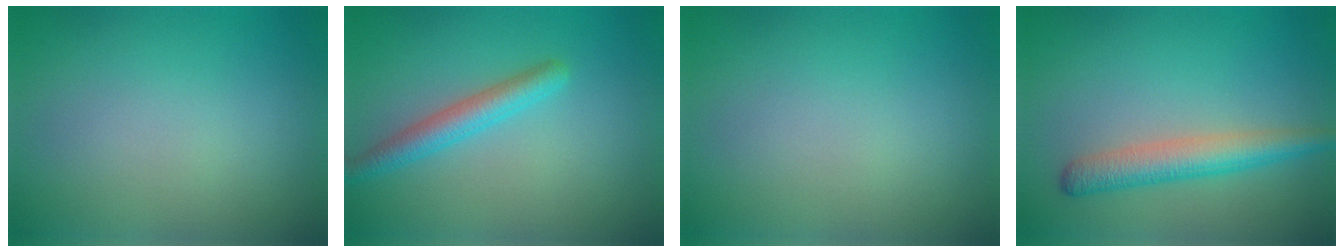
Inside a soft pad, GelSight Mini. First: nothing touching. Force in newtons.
{"total": 2.8, "press": 2.8, "slide": 0.2}
{"total": 0.0}
{"total": 3.7, "press": 3.7, "slide": 0.1}